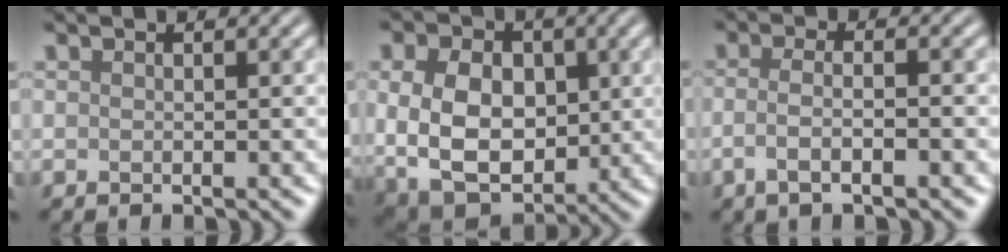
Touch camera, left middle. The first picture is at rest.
{"total": 9.6, "force": [0.4, 7.0, 6.6], "torque": [-0.138, -0.009, 0.012]}
{"total": 3.2, "force": [-1.1, 1.0, 2.8], "torque": [-0.046, -0.003, -0.026]}